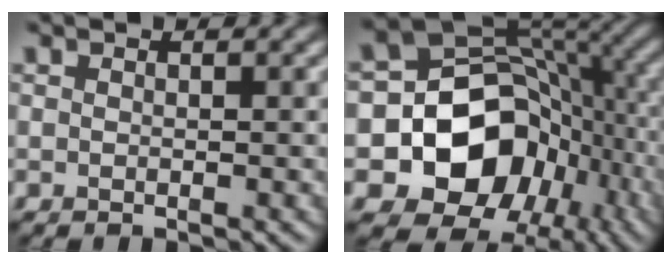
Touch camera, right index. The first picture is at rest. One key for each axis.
{"total": 16.0, "fx": -4.2, "fy": 13.0, "fz": 8.3, "tx": -0.135, "ty": -0.015, "tz": -0.077}